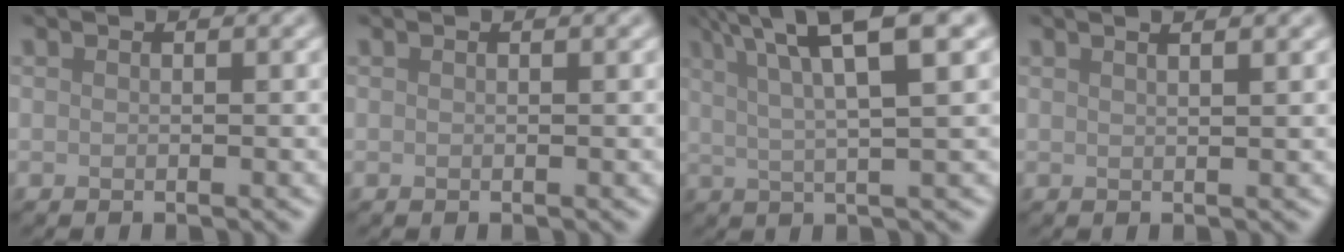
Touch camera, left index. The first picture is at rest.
{"total": 0.0}
{"total": 9.1, "force": [4.8, 2.0, 7.5], "torque": [-0.094, 0.028, 0.071]}
{"total": 4.1, "force": [2.4, 1.9, 2.8], "torque": [-0.008, 0.030, -0.004]}